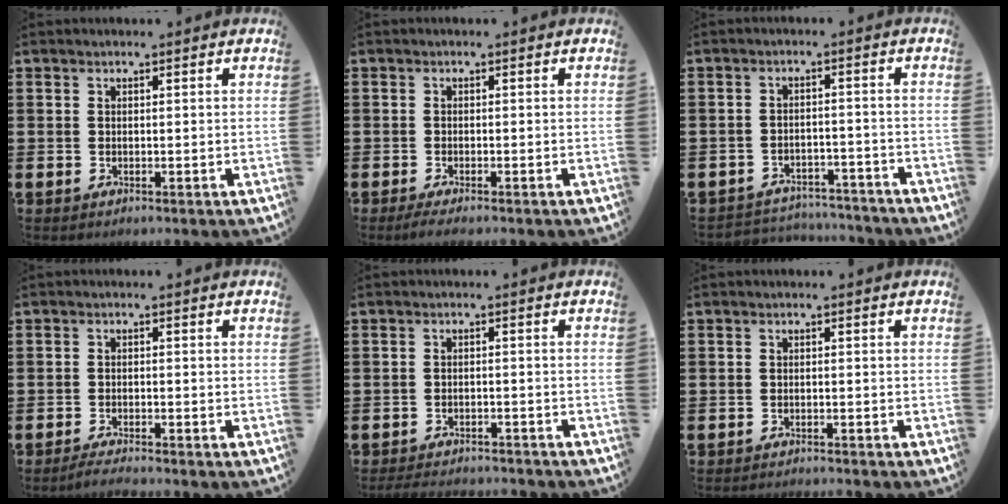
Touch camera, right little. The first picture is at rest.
{"total": 1.1, "force": [-0.7, 0.1, 0.8], "torque": [-0.013, -0.002, -0.014]}
{"total": 3.0, "force": [-2.9, 0.4, -0.3], "torque": [-0.003, 0.003, -0.064]}
{"total": 1.6, "force": [-1.5, -0.1, 0.5], "torque": [-0.009, 0.002, -0.029]}
{"total": 2.1, "force": [-2.1, 0.0, 0.0], "torque": [-0.005, 0.002, -0.044]}
{"total": 0.9, "force": [-0.9, -0.2, -0.1], "torque": [0.001, 0.000, -0.018]}